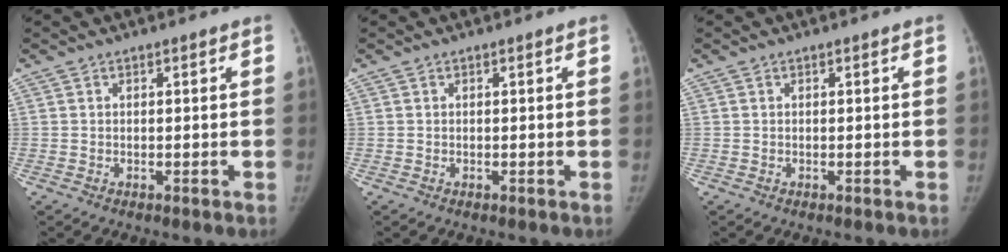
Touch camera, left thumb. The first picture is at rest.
{"total": 0.0}
{"total": 0.0}